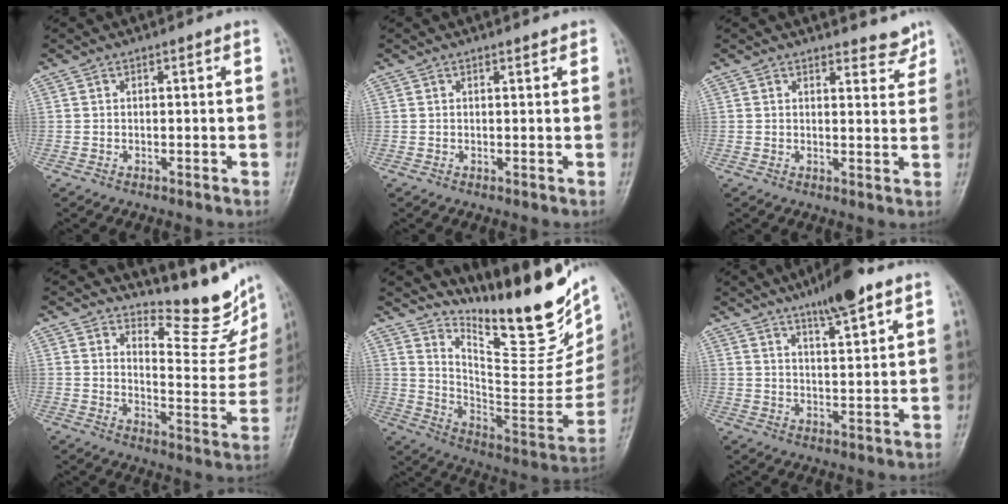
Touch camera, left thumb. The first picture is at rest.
{"total": 0.8, "force": [0.7, 0.3, 0.3], "torque": [-0.005, -0.004, 0.007]}
{"total": 4.1, "force": [3.8, 1.4, 0.7], "torque": [0.009, -0.032, 0.040]}
{"total": 12.3, "force": [11.0, 3.1, 4.5], "torque": [-0.032, -0.108, 0.147]}
{"total": 27.5, "force": [19.7, 8.3, 17.4], "torque": [-0.224, -0.125, 0.298]}
{"total": 8.8, "force": [6.0, 1.5, 6.2], "torque": [-0.092, -0.029, 0.098]}